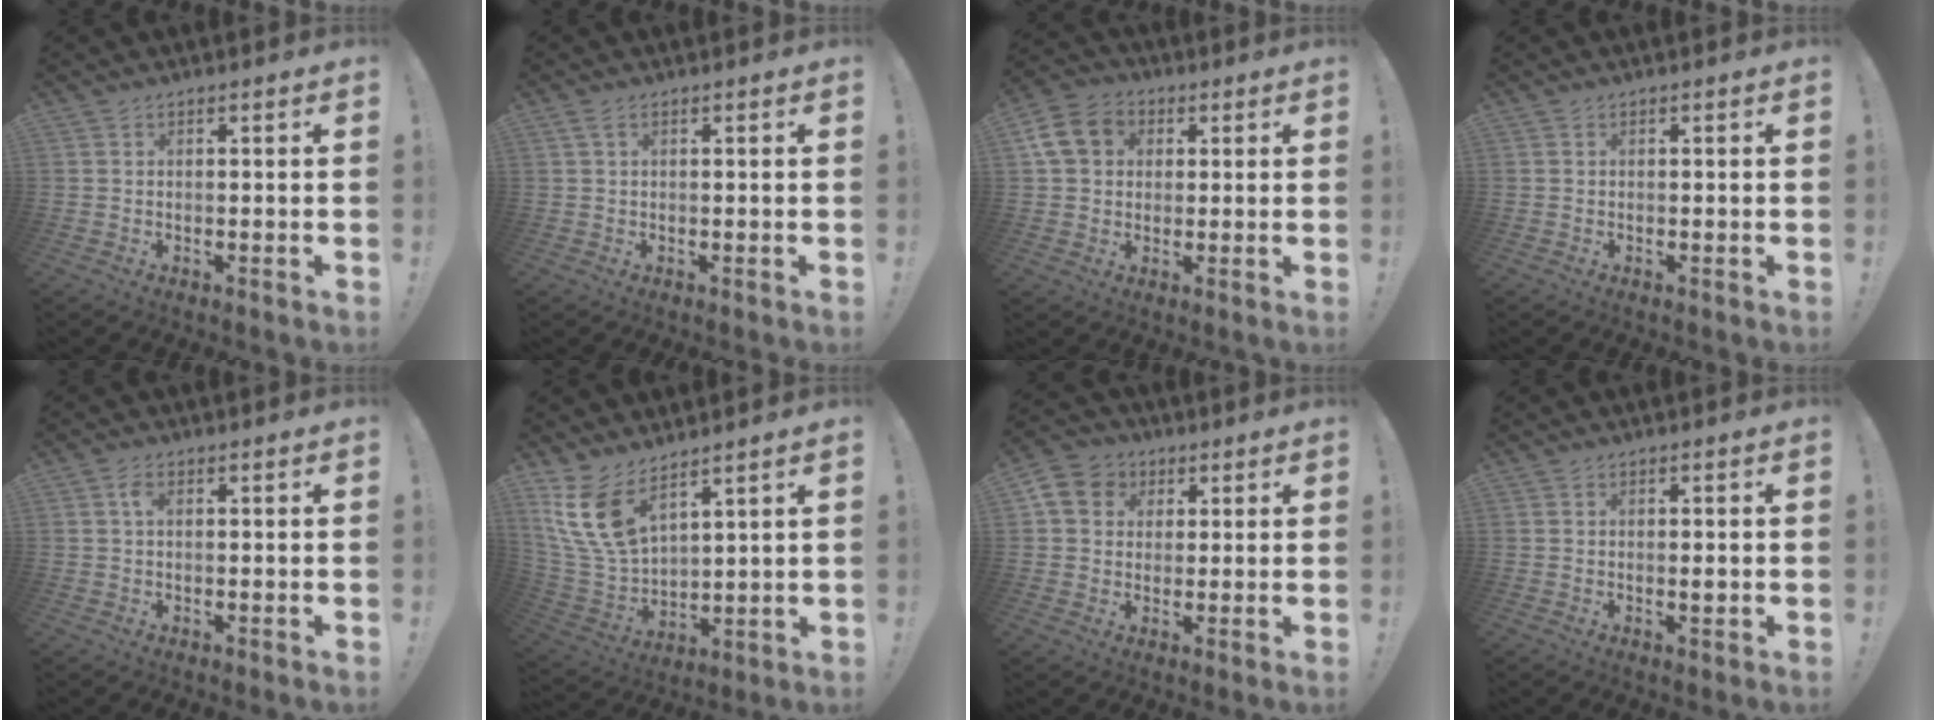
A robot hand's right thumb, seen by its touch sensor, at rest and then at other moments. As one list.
[{"total": 1.8, "force": [0.8, 0.8, 1.4], "torque": [-0.030, 0.004, 0.015]}, {"total": 11.0, "force": [3.2, 9.0, 5.3], "torque": [-0.088, 0.005, 0.069]}, {"total": 0.0}, {"total": 2.6, "force": [0.6, 1.5, 2.1], "torque": [-0.037, 0.004, 0.008]}, {"total": 13.5, "force": [9.0, 6.4, 7.8], "torque": [-0.173, -0.056, 0.174]}, {"total": 8.9, "force": [2.6, 7.8, 3.5], "torque": [-0.049, 0.002, 0.054]}, {"total": 1.5, "force": [-0.2, 0.2, 1.5], "torque": [-0.011, -0.007, -0.007]}]